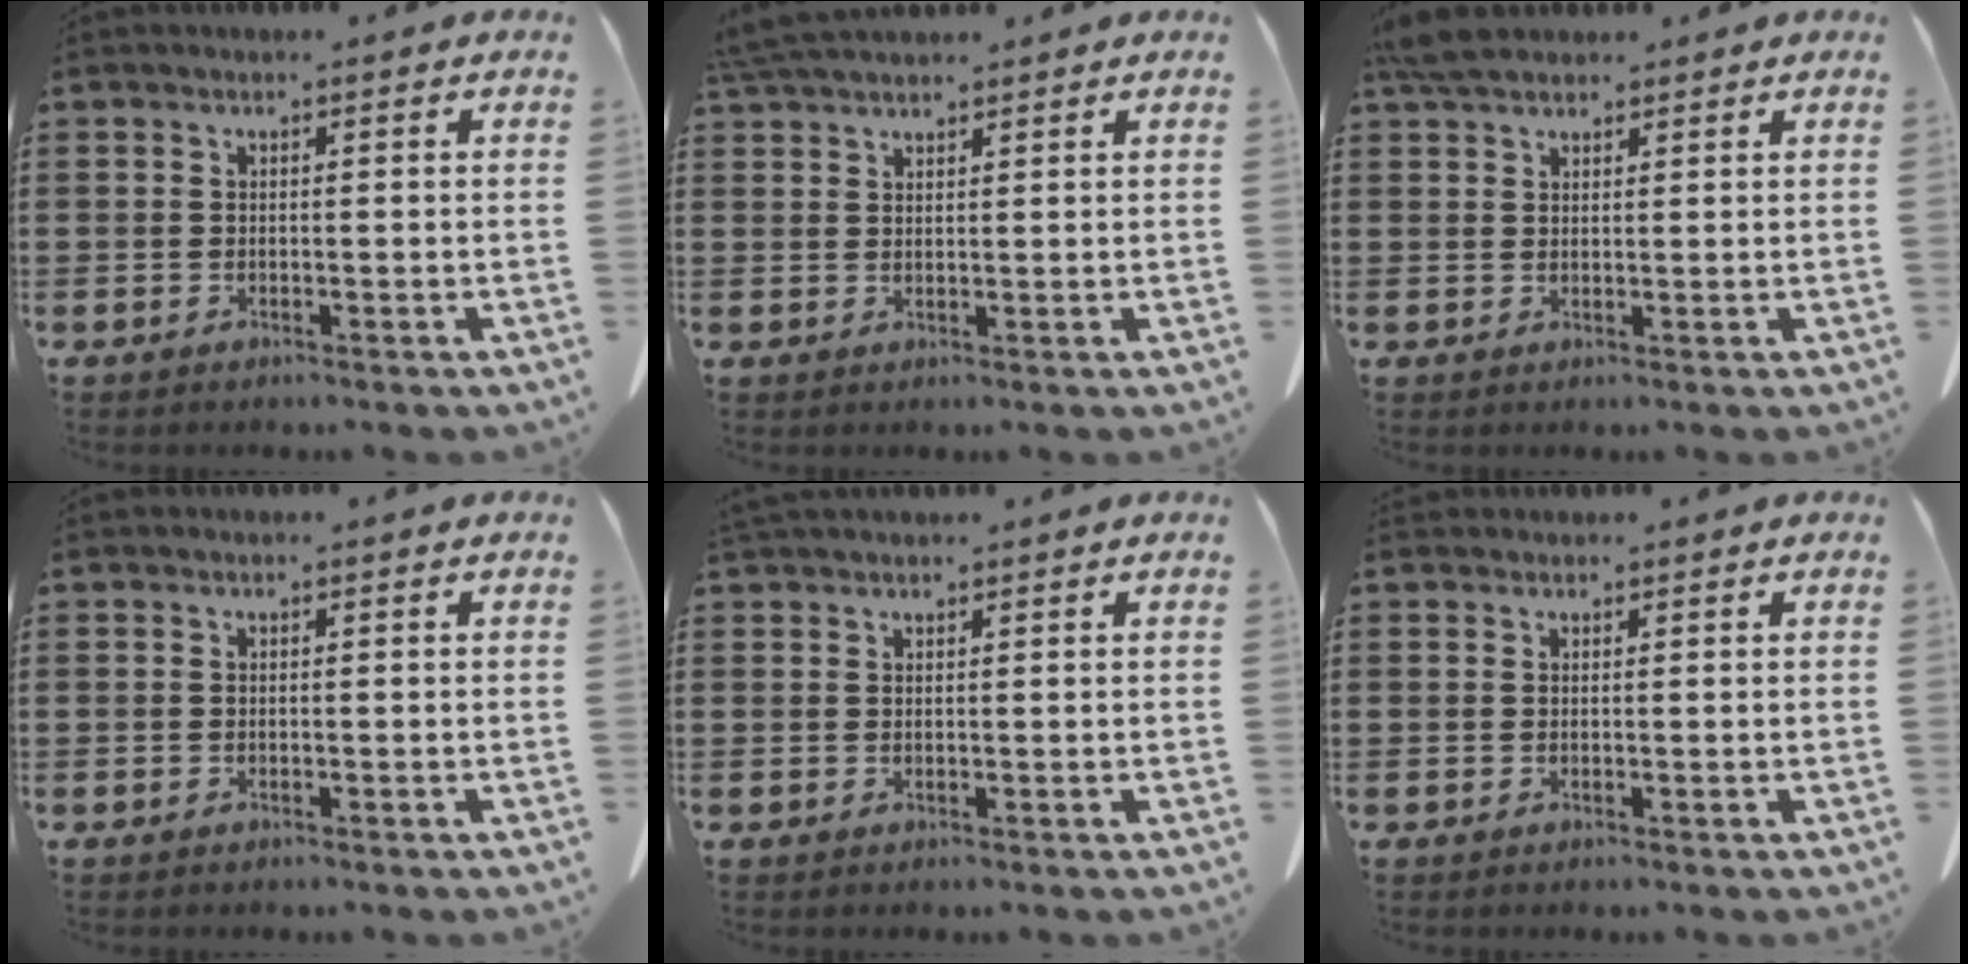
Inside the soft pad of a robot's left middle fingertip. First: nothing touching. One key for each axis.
{"total": 4.0, "fx": 3.7, "fy": 0.5, "fz": 1.5, "tx": -0.040, "ty": -0.005, "tz": 0.072}
{"total": 4.4, "fx": 3.7, "fy": 1.3, "fz": 1.9, "tx": -0.048, "ty": -0.002, "tz": 0.071}
{"total": 0.0}
{"total": 1.3, "fx": 1.2, "fy": 0.1, "fz": 0.4, "tx": -0.010, "ty": -0.002, "tz": 0.025}
{"total": 0.6, "fx": 0.6, "fy": 0.2, "fz": 0.1, "tx": -0.003, "ty": -0.002, "tz": 0.013}